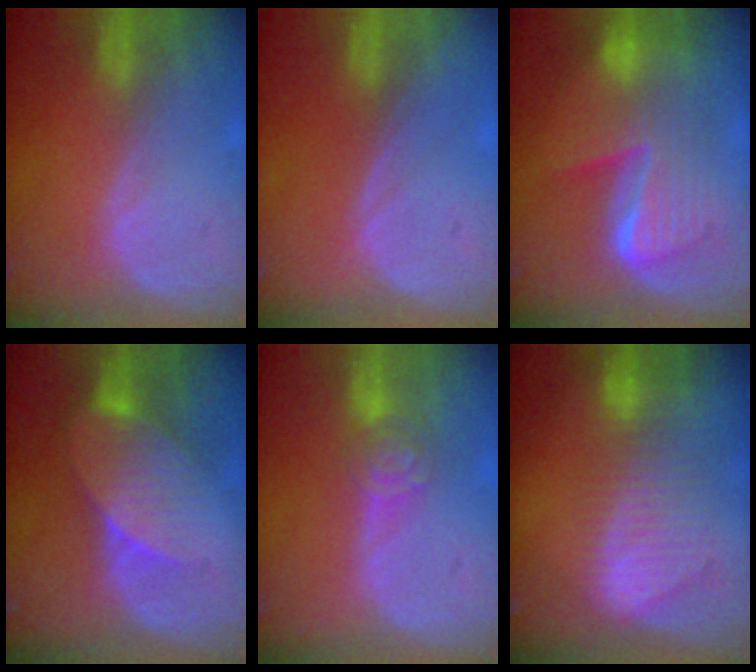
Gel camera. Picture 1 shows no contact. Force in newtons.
{"total": 0.0}
{"total": 10.3, "press": 10.2, "slide": 1.0}
{"total": 8.1, "press": 7.3, "slide": 3.5}
{"total": 4.6, "press": 4.3, "slide": 1.5}
{"total": 9.2, "press": 8.1, "slide": 4.3}